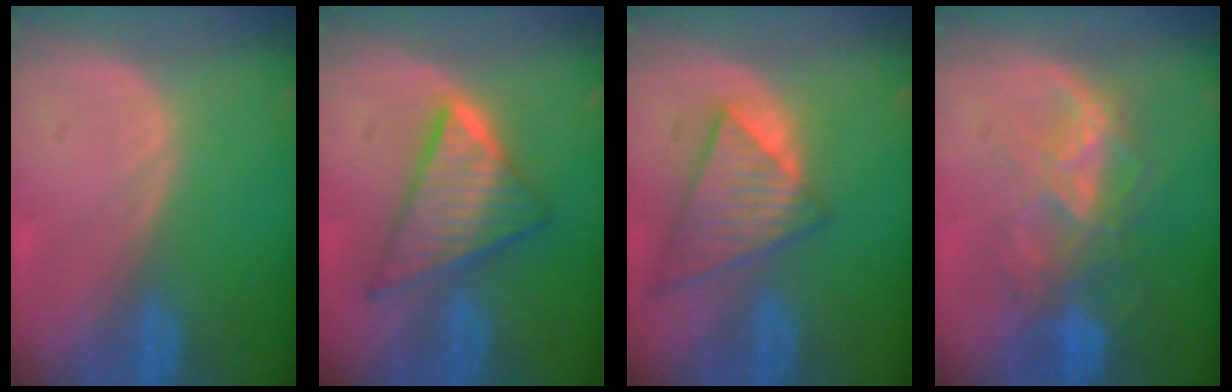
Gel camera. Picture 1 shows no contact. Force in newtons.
{"total": 9.0, "press": 9.0, "slide": 0.7}
{"total": 9.0, "press": 7.8, "slide": 4.4}
{"total": 8.6, "press": 7.5, "slide": 4.1}